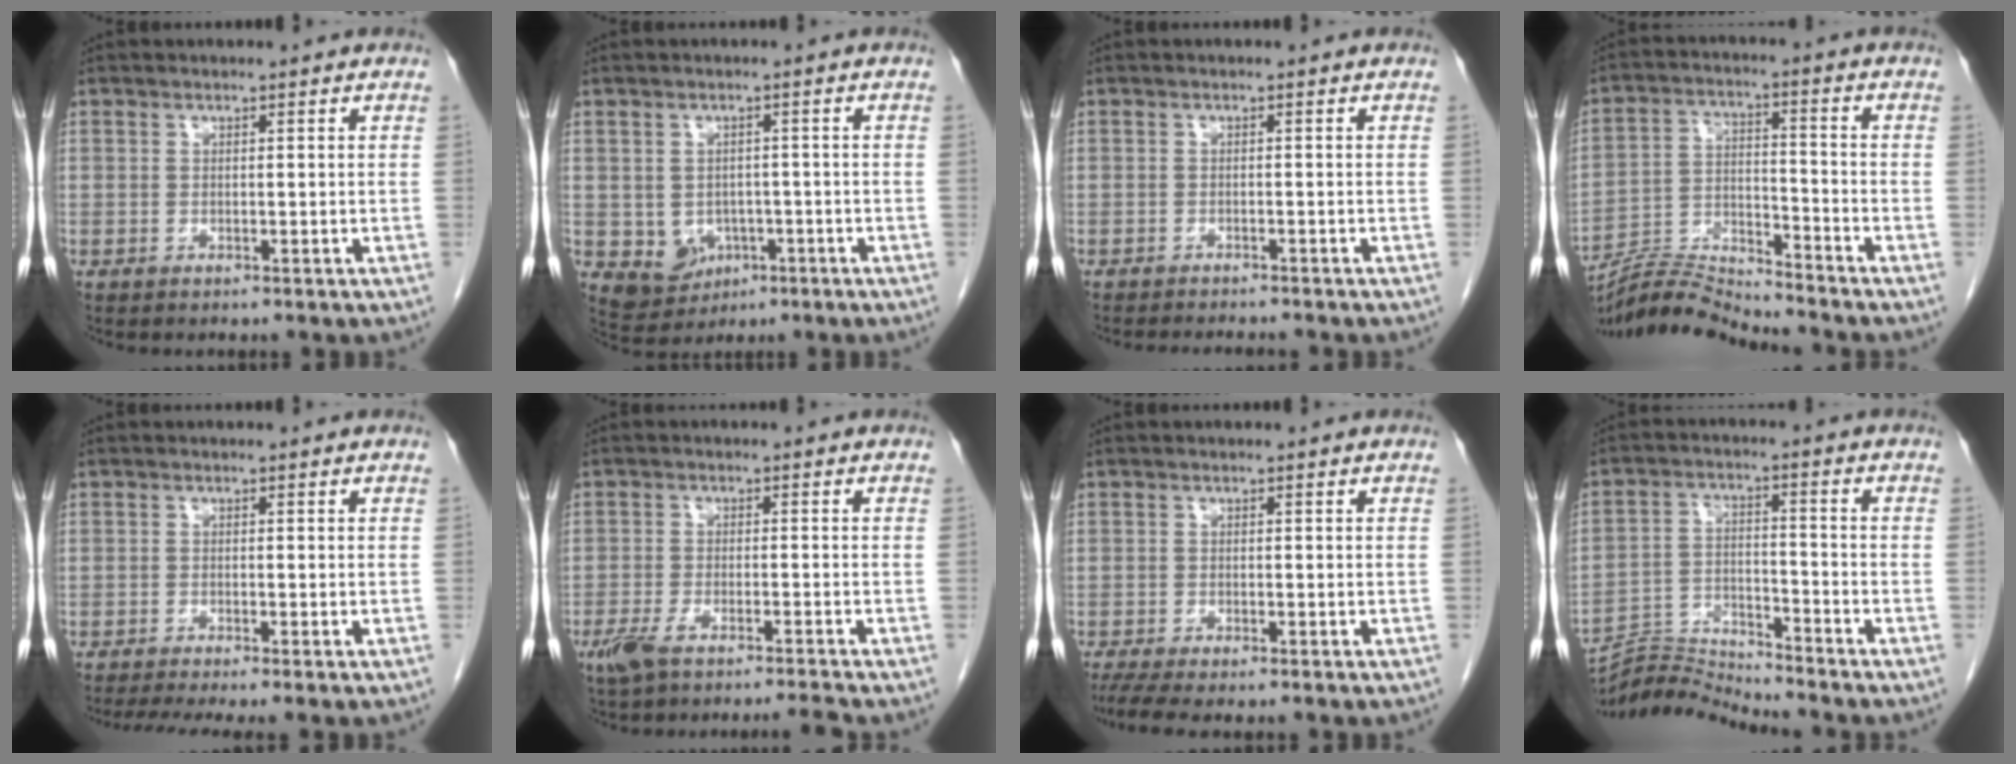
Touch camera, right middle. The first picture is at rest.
{"total": 5.1, "force": [-1.5, 4.5, 1.9], "torque": [-0.034, 0.005, -0.006]}
{"total": 4.8, "force": [-4.5, 0.5, 1.6], "torque": [-0.015, -0.007, -0.062]}
{"total": 9.0, "force": [-8.8, -1.6, -0.1], "torque": [-0.001, 0.015, -0.162]}
{"total": 4.8, "force": [-3.8, -0.1, 3.0], "torque": [-0.046, -0.012, -0.064]}
{"total": 5.5, "force": [-4.5, -0.4, 3.1], "torque": [-0.059, -0.009, -0.079]}
{"total": 4.0, "force": [-3.2, 0.2, 2.4], "torque": [-0.043, -0.011, -0.058]}
{"total": 8.2, "force": [-7.8, -2.2, -1.2], "torque": [0.012, 0.010, -0.145]}